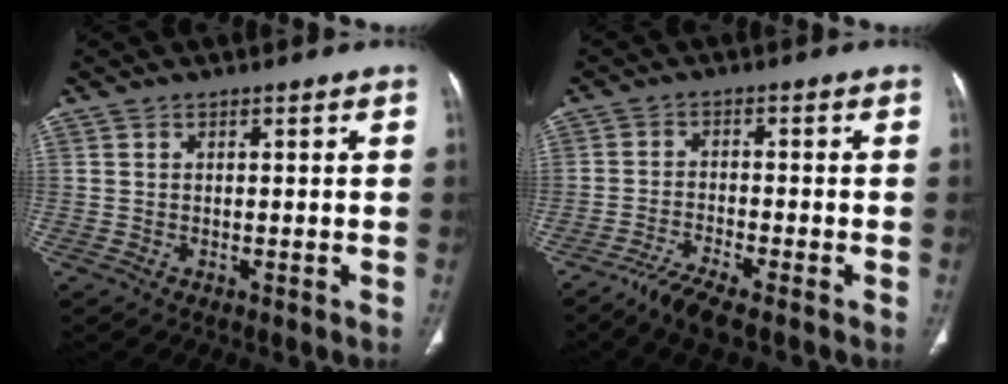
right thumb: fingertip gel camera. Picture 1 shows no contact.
{"total": 5.0, "force": [-3.8, 0.4, 3.3], "torque": [-0.081, 0.008, -0.078]}